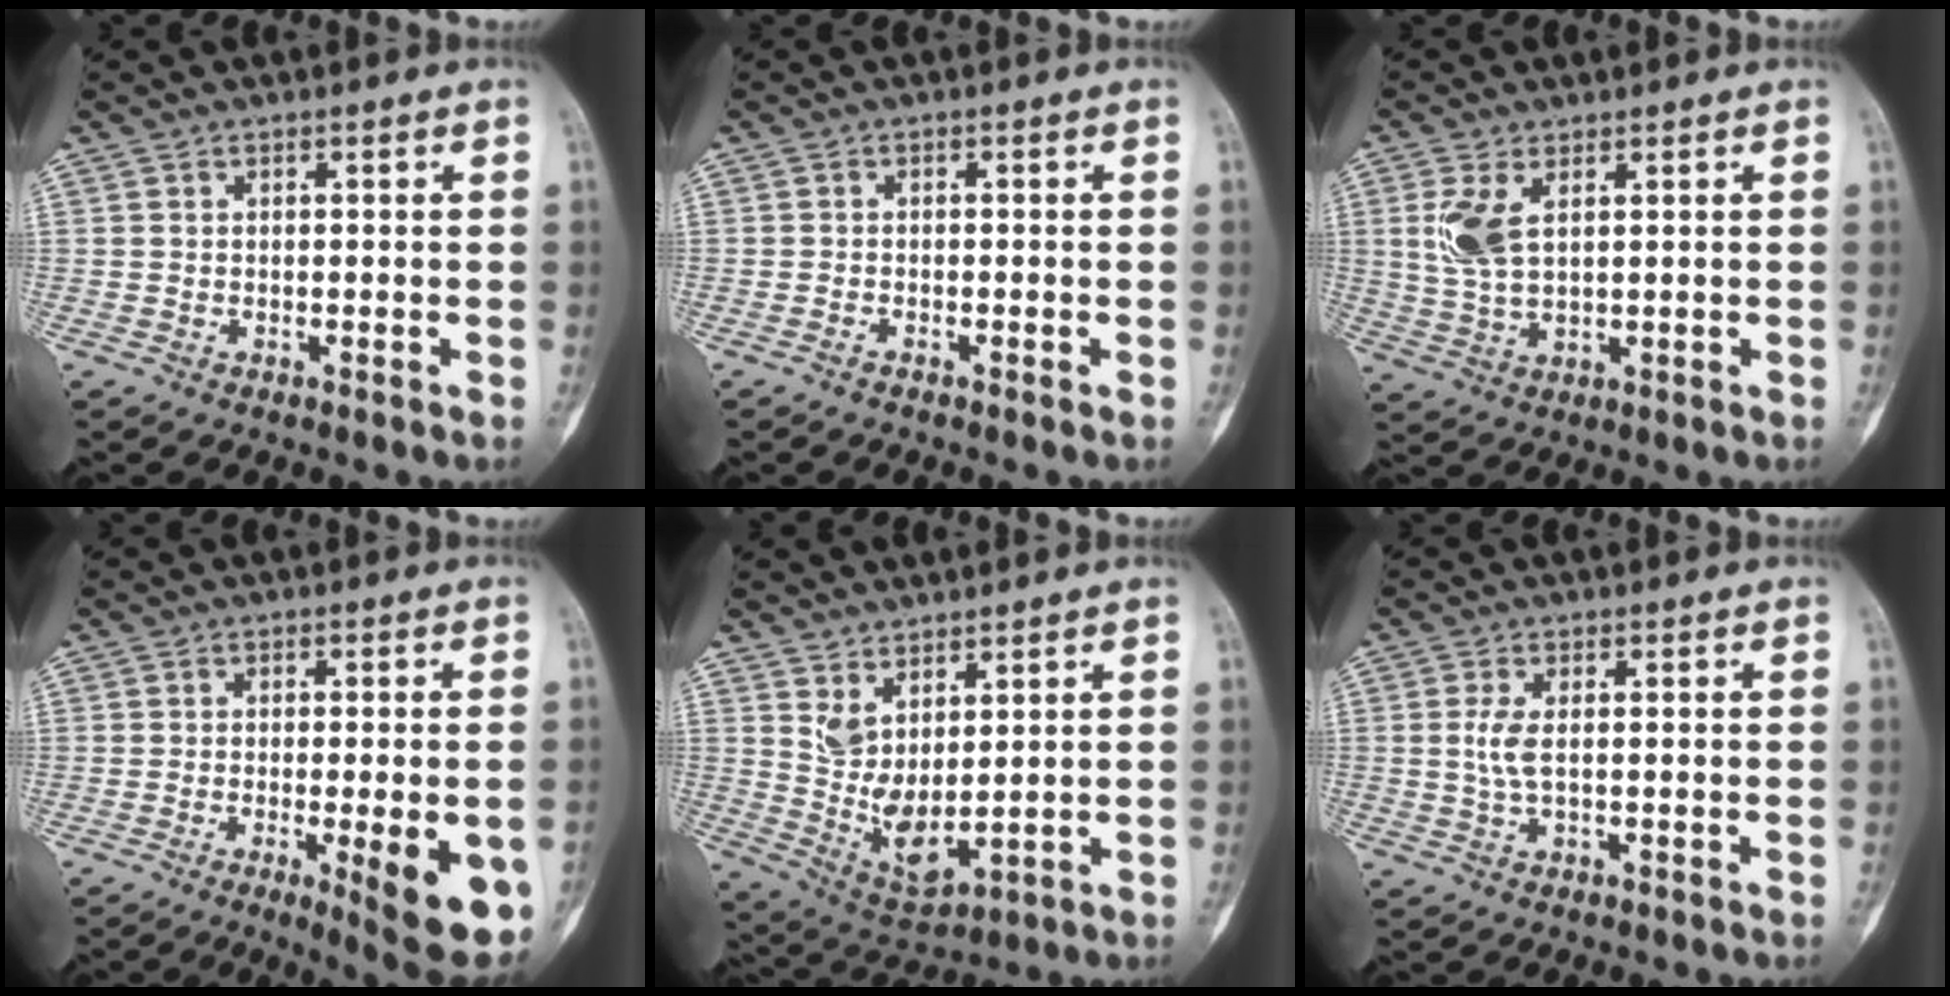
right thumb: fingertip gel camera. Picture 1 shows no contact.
{"total": 0.7, "force": [-0.5, 0.2, 0.3], "torque": [-0.006, 0.000, -0.012]}
{"total": 6.6, "force": [2.1, 3.1, 5.4], "torque": [-0.124, -0.008, 0.051]}
{"total": 12.2, "force": [-3.8, 3.0, 11.2], "torque": [-0.129, -0.012, -0.041]}
{"total": 7.8, "force": [3.4, 3.4, 6.1], "torque": [-0.108, -0.040, 0.084]}
{"total": 3.2, "force": [0.3, 1.1, 3.0], "torque": [-0.078, 0.000, 0.009]}